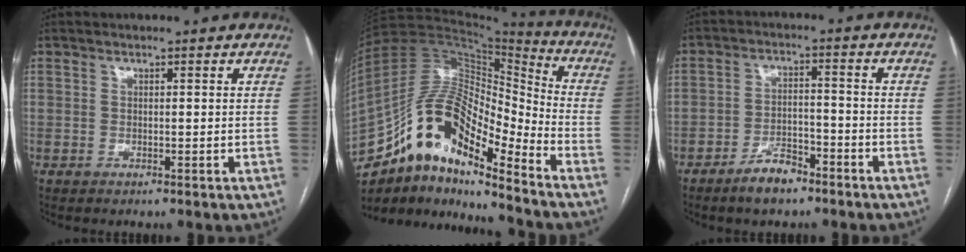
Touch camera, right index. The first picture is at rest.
{"total": 18.1, "force": [-11.9, 5.2, 12.7], "torque": [-0.230, 0.042, -0.206]}
{"total": 5.9, "force": [-4.3, 2.3, 3.2], "torque": [-0.060, 0.004, -0.073]}